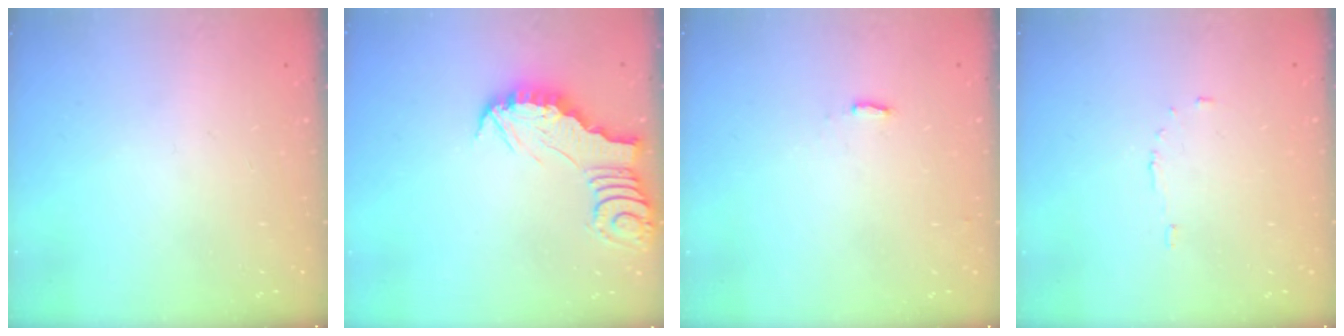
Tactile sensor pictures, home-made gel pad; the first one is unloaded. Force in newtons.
{"total": 2.9, "press": 2.9, "slide": 0.3}
{"total": 2.1, "press": 2.0, "slide": 0.4}
{"total": 3.8, "press": 3.8, "slide": 0.2}